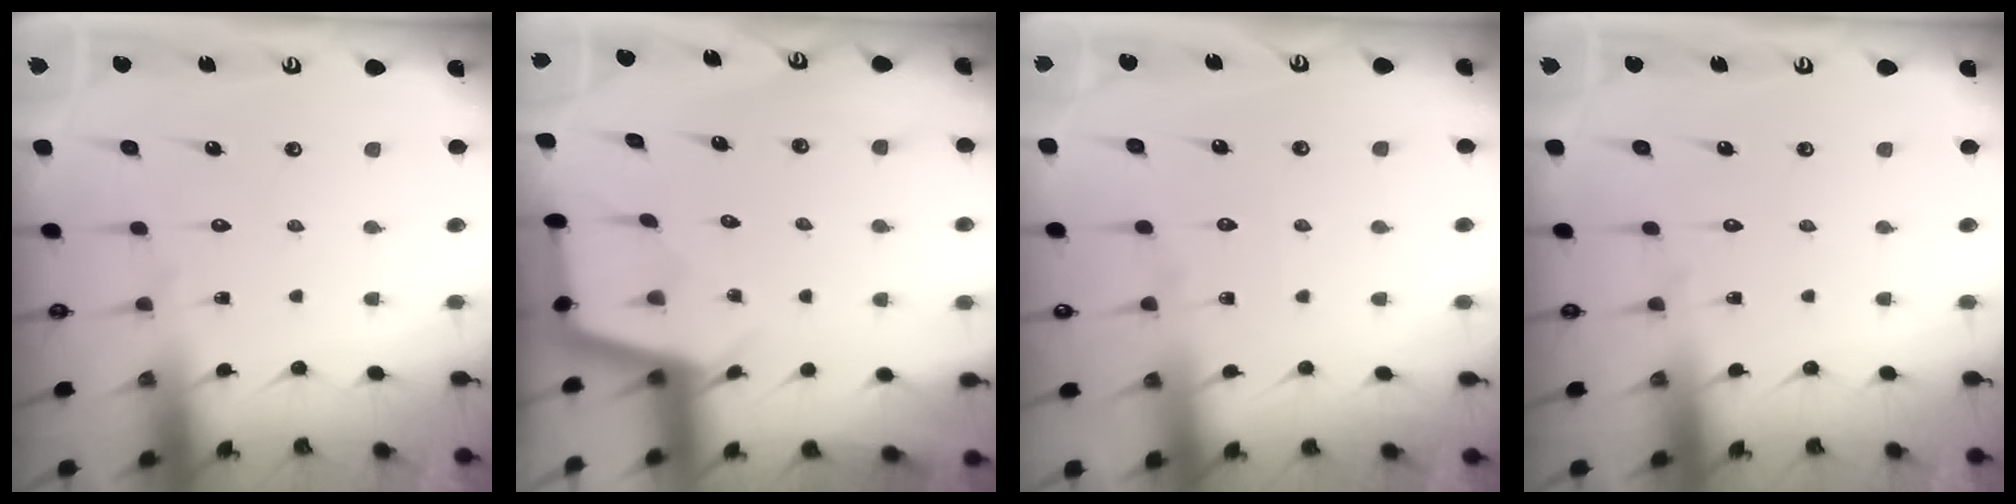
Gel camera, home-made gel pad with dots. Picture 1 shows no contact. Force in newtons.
{"total": 2.7, "press": 2.7, "slide": 0.3}
{"total": 2.8, "press": 2.8, "slide": 0.4}
{"total": 0.0}